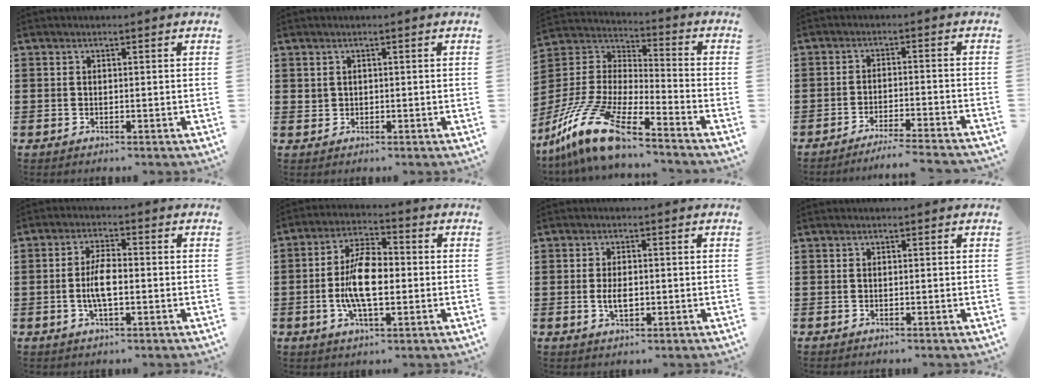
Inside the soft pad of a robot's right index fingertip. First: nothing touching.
{"total": 1.3, "force": [0.8, 1.0, 0.2], "torque": [-0.006, 0.006, 0.016]}
{"total": 13.0, "force": [-10.4, 1.9, 7.6], "torque": [-0.187, 0.008, -0.214]}
{"total": 3.6, "force": [-3.4, -0.5, 0.9], "torque": [-0.018, -0.005, -0.070]}
{"total": 5.0, "force": [-0.6, 1.8, 4.6], "torque": [-0.103, -0.001, -0.018]}
{"total": 8.9, "force": [-0.9, 4.0, 8.0], "torque": [-0.173, 0.001, -0.024]}
{"total": 3.2, "force": [-0.3, 1.5, 2.8], "torque": [-0.054, 0.002, -0.005]}
{"total": 0.0}